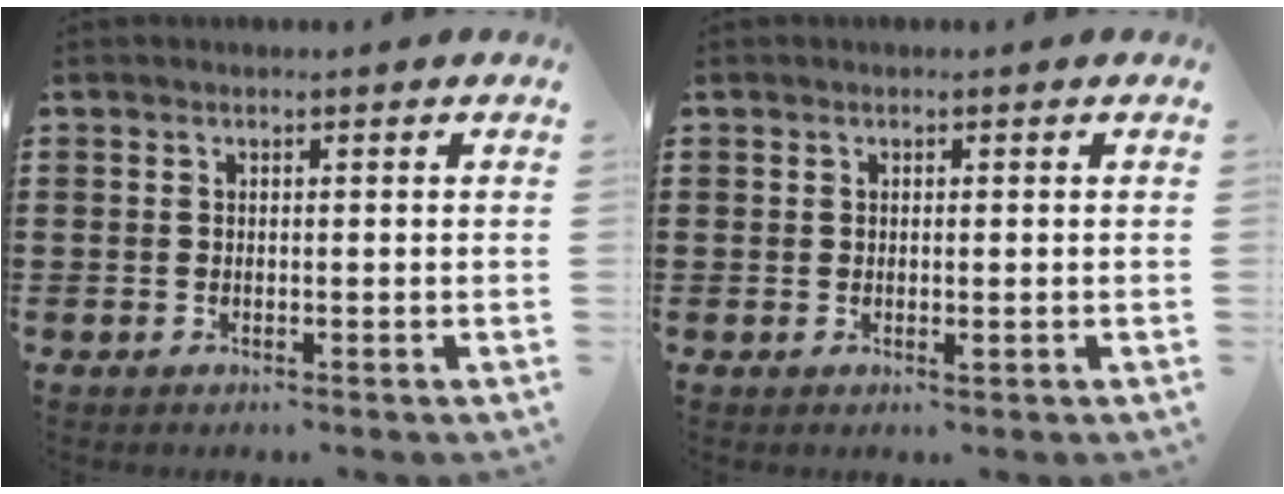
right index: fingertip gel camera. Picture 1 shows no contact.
{"total": 0.7, "force": [0.0, 0.2, 0.7], "torque": [-0.014, -0.002, 0.001]}